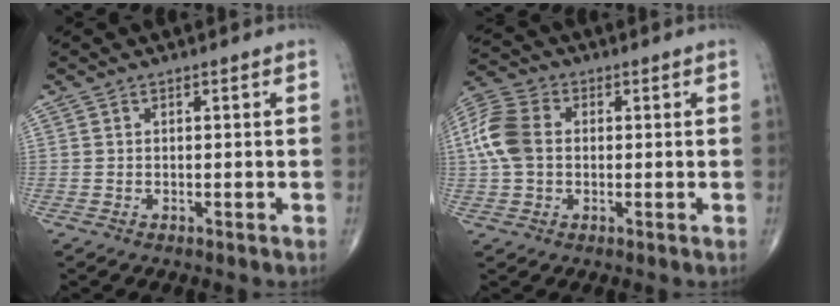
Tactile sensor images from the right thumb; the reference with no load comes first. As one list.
[{"total": 9.7, "force": [0.6, 7.0, 6.7], "torque": [-0.152, 0.022, 0.005]}]